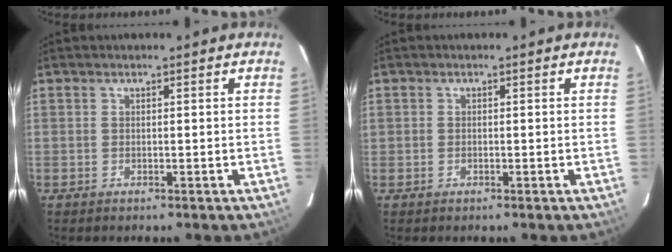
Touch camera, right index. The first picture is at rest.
{"total": 0.7, "force": [-0.2, 0.6, 0.3], "torque": [-0.004, -0.001, -0.005]}